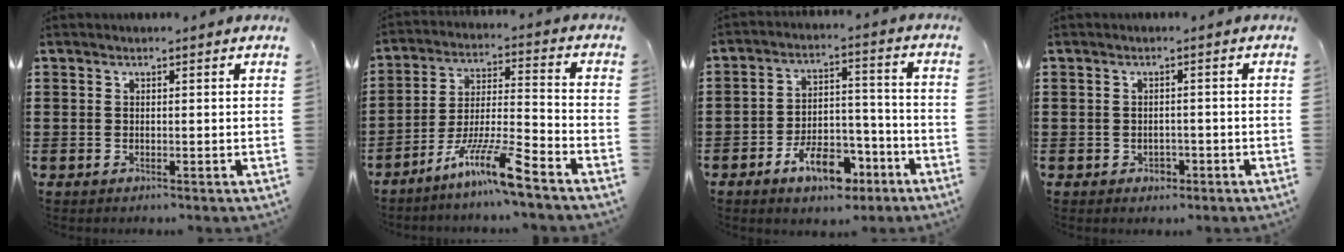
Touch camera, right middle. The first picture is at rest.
{"total": 10.3, "force": [-7.7, 0.5, 6.8], "torque": [-0.130, 0.001, -0.150]}
{"total": 9.1, "force": [-5.8, 4.2, 5.7], "torque": [-0.103, 0.019, -0.104]}
{"total": 1.3, "force": [-0.7, 0.9, 0.6], "torque": [-0.015, 0.001, -0.015]}